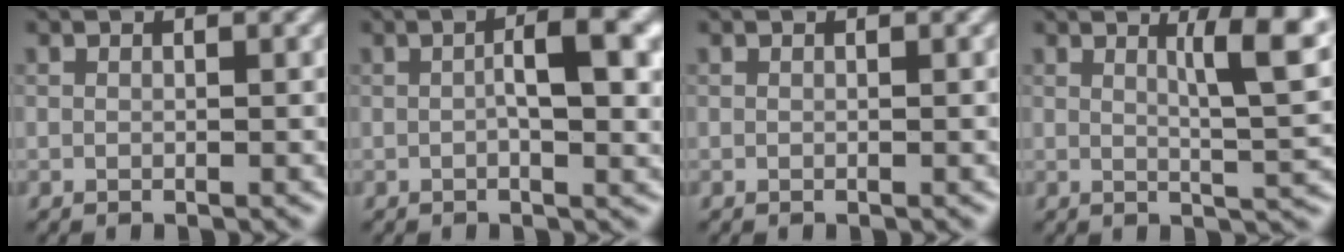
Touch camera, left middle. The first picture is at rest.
{"total": 4.9, "force": [0.2, 1.3, 4.7], "torque": [-0.077, 0.004, 0.000]}
{"total": 0.0}
{"total": 5.9, "force": [2.2, 1.1, 5.4], "torque": [-0.067, -0.002, 0.034]}